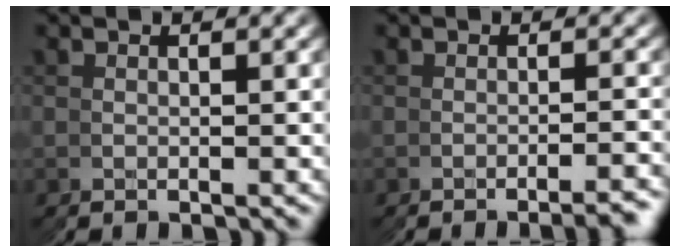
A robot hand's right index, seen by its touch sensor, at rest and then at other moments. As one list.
[{"total": 2.0, "force": [-1.3, -1.5, -0.4], "torque": [0.004, 0.014, -0.026]}]